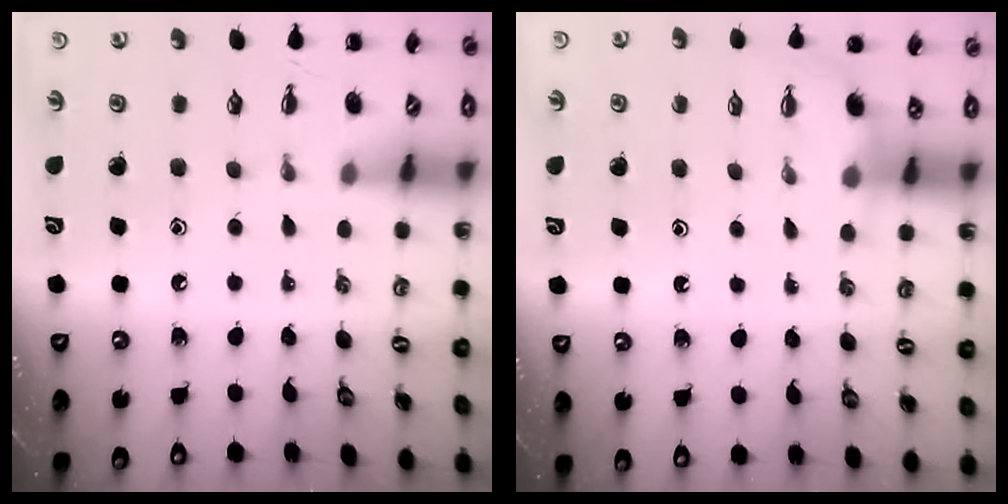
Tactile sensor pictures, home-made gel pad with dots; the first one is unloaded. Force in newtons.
{"total": 2.6, "press": 2.5, "slide": 0.9}